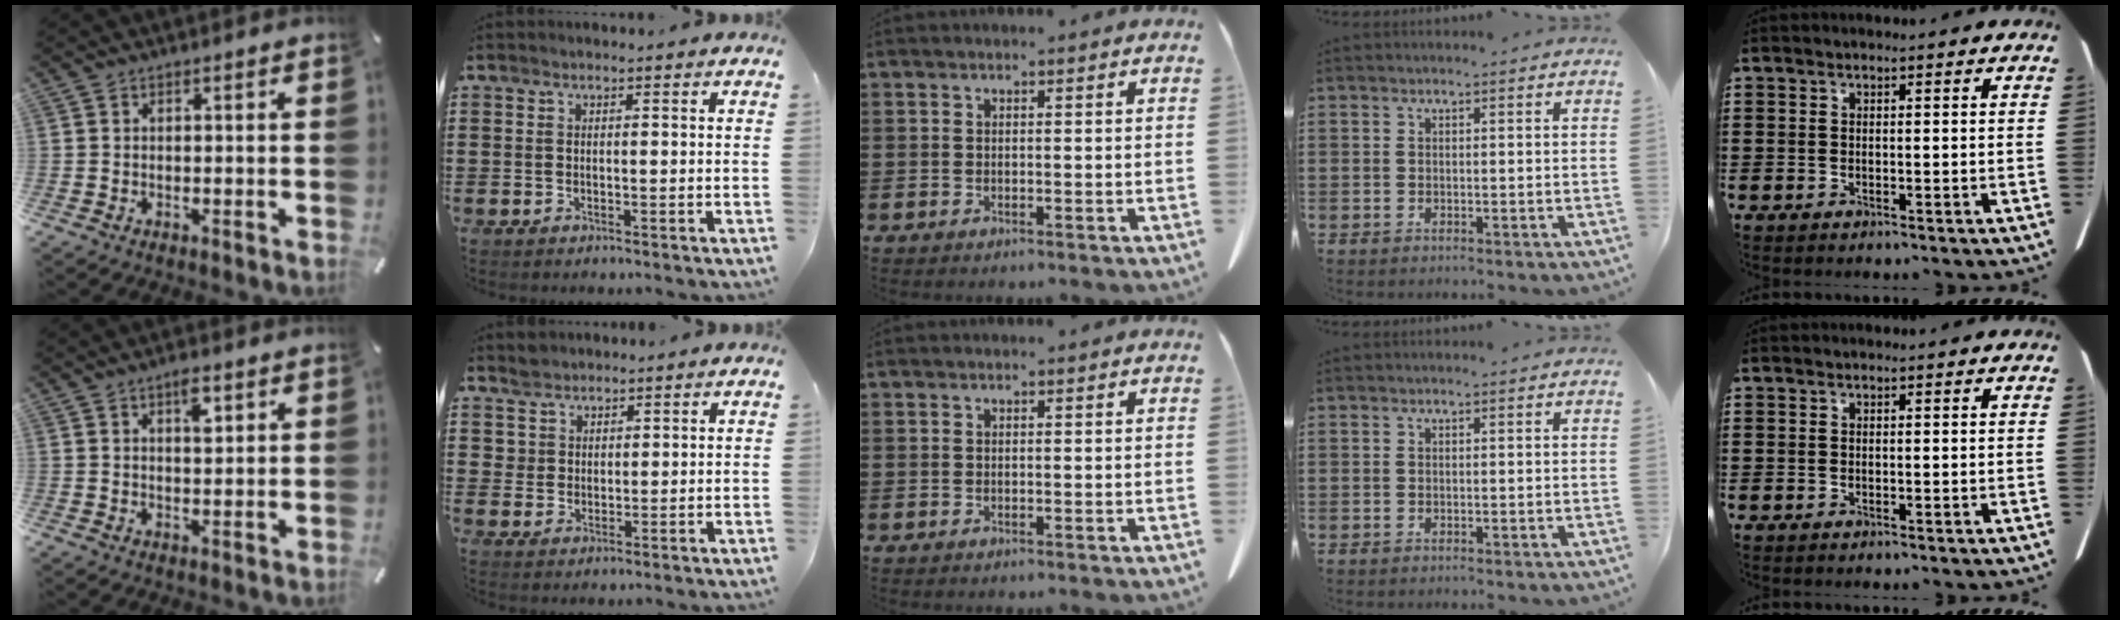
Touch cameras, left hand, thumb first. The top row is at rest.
{"thumb": {"total": 4.2, "force": [2.0, 1.9, 3.2], "torque": [-0.038, -0.007, 0.027]}, "index": {"total": 3.3, "force": [2.4, 2.3, -0.3], "torque": [0.001, 0.003, 0.047]}}